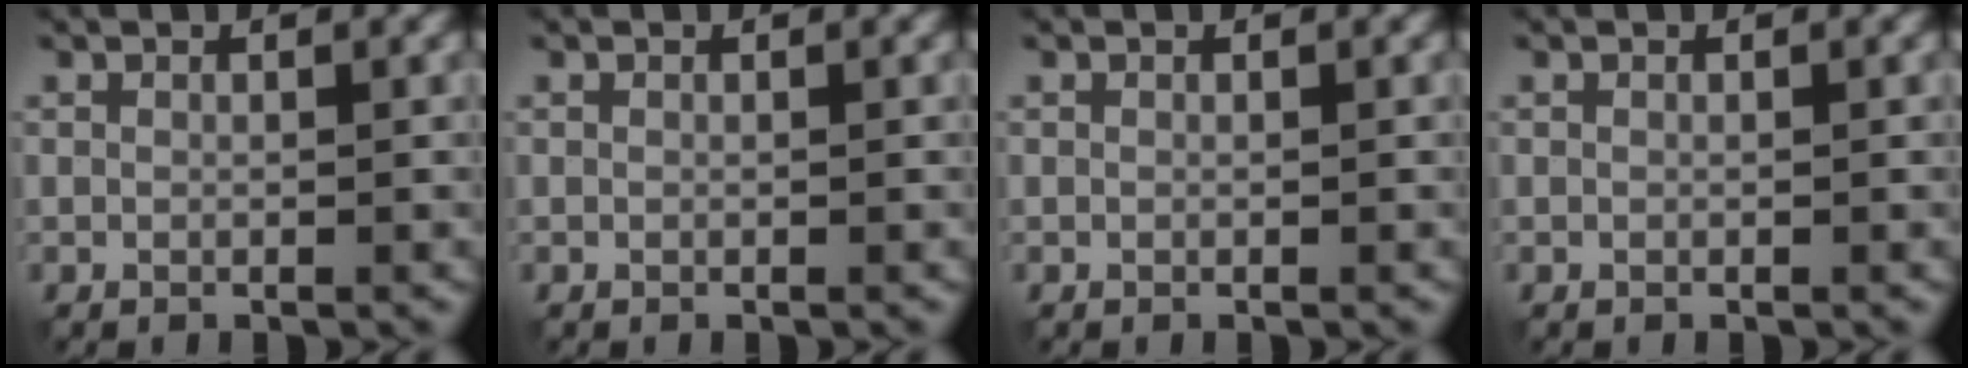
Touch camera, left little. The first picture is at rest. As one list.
[{"total": 0.0}, {"total": 0.0}, {"total": 0.0}]